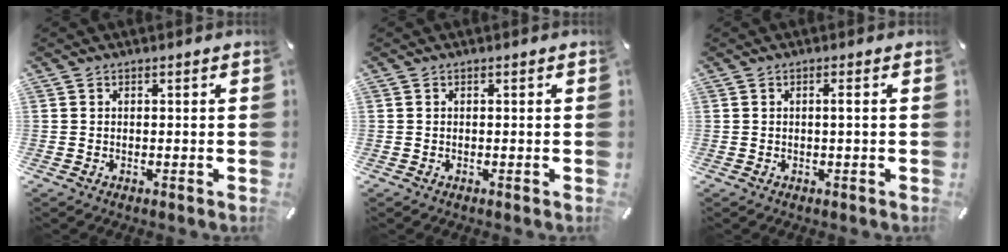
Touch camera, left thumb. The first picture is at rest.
{"total": 0.0}
{"total": 1.6, "force": [0.1, -0.1, 1.6], "torque": [-0.030, -0.003, -0.001]}